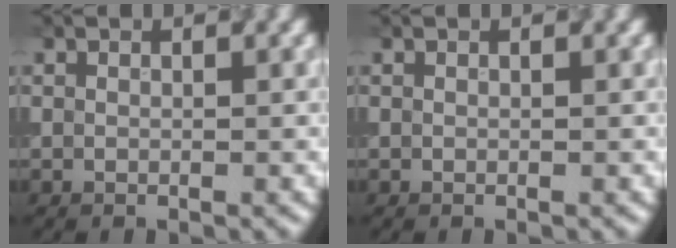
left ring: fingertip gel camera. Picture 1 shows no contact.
{"total": 0.0}